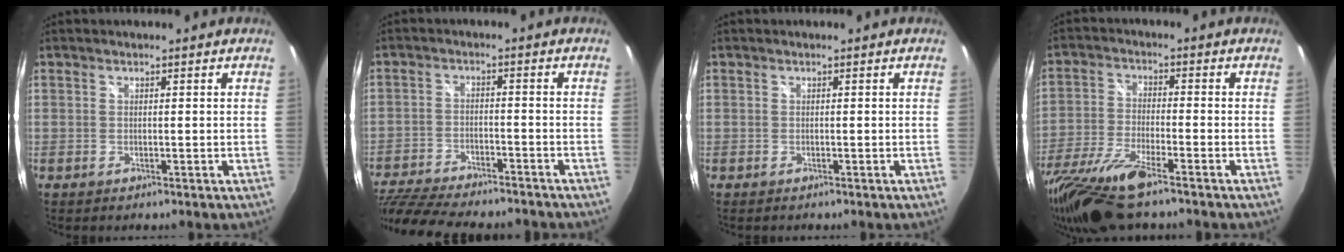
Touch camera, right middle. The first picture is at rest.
{"total": 20.7, "force": [-17.4, 5.7, 9.7], "torque": [-0.213, -0.036, -0.269]}
{"total": 0.0}
{"total": 15.4, "force": [-12.0, 2.1, 9.5], "torque": [-0.215, -0.045, -0.231]}